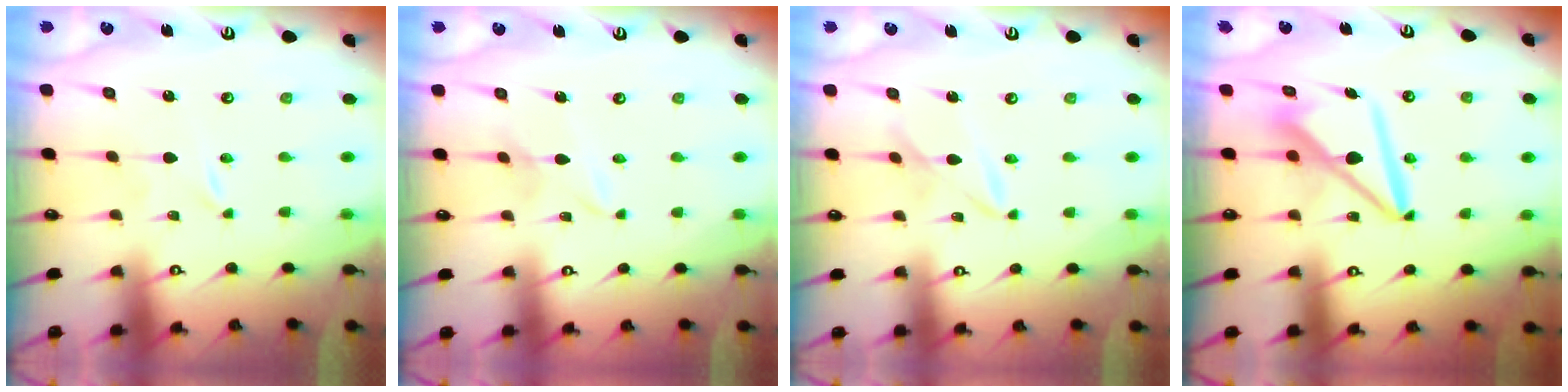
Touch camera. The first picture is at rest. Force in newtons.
{"total": 2.9, "press": 2.9, "slide": 0.3}
{"total": 4.5, "press": 4.5, "slide": 0.4}
{"total": 9.8, "press": 9.8, "slide": 0.8}